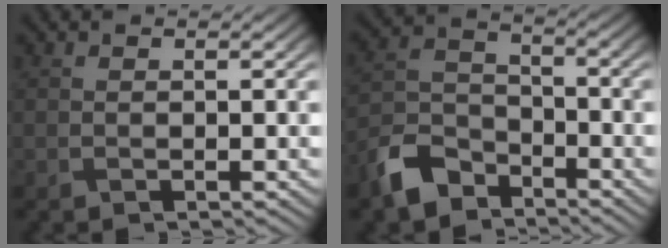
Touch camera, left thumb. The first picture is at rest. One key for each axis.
{"total": 7.7, "fx": -5.7, "fy": 4.1, "fz": 3.2, "tx": -0.077, "ty": -0.005, "tz": -0.135}